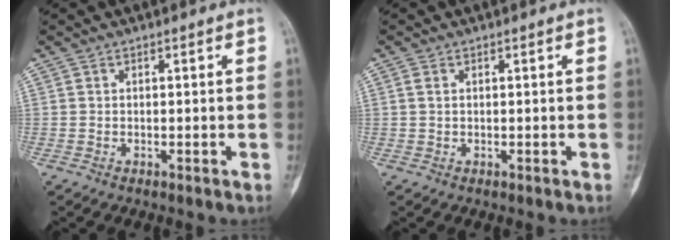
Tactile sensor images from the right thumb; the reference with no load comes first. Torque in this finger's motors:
{"motor_torque": [0.01, -0.25, 0.30, 0.02, -0.02]}